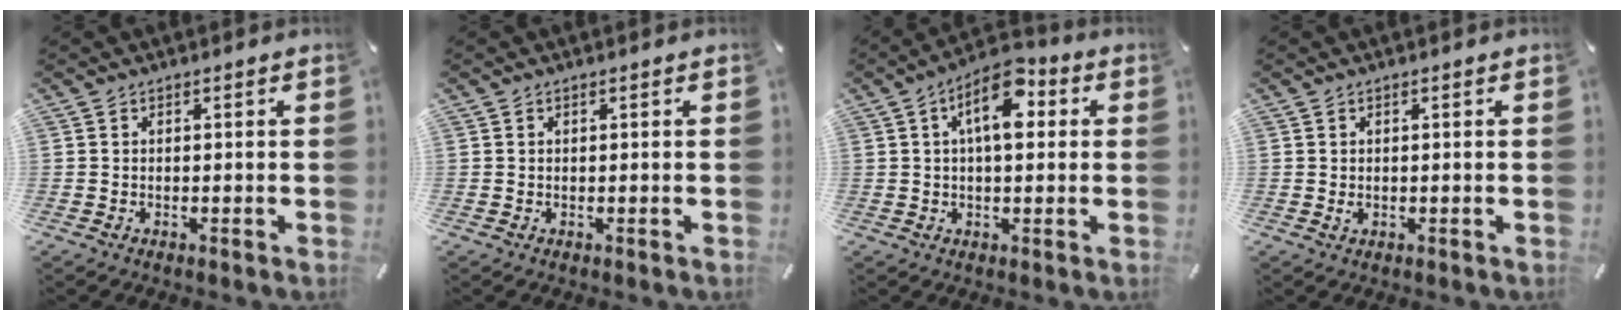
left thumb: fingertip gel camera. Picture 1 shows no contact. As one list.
[{"total": 0.0}, {"total": 10.2, "force": [3.1, 5.2, 8.3], "torque": [-0.120, -0.002, 0.050]}, {"total": 0.7, "force": [0.0, 0.5, 0.5], "torque": [-0.012, 0.002, -0.001]}]